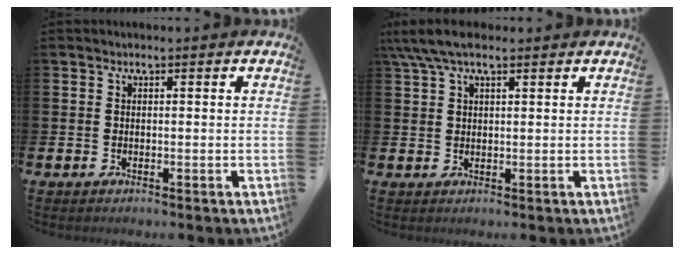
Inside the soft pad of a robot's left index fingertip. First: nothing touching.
{"total": 5.3, "force": [3.8, 1.8, 3.2], "torque": [-0.071, -0.001, 0.068]}